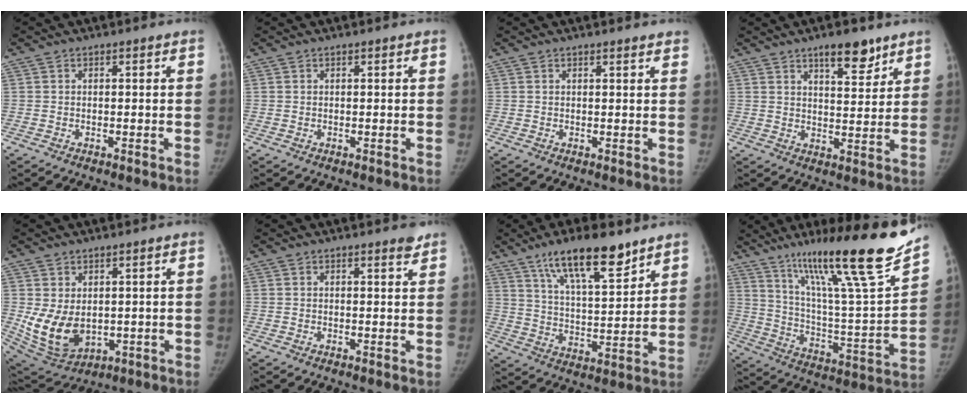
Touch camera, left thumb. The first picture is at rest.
{"total": 0.0}
{"total": 2.0, "force": [1.8, 0.3, 0.9], "torque": [-0.006, -0.004, 0.020]}
{"total": 8.2, "force": [5.8, 2.9, 5.1], "torque": [-0.054, -0.038, 0.088]}
{"total": 10.5, "force": [0.2, 7.2, 7.5], "torque": [-0.131, -0.017, 0.033]}
{"total": 1.8, "force": [1.5, 0.3, 0.9], "torque": [-0.010, -0.011, 0.019]}
{"total": 15.5, "force": [10.5, 4.5, 10.4], "torque": [-0.153, -0.054, 0.187]}
{"total": 28.6, "force": [19.6, 2.7, 20.6], "torque": [-0.305, -0.080, 0.323]}